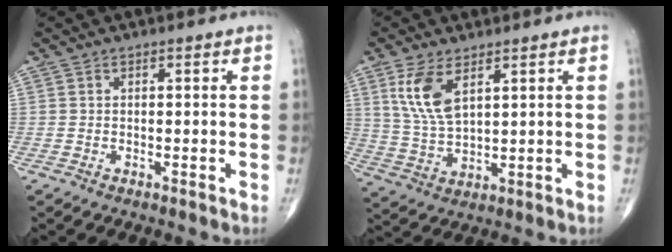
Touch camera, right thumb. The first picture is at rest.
{"total": 9.1, "force": [4.2, 4.0, 6.9], "torque": [-0.138, -0.015, 0.095]}